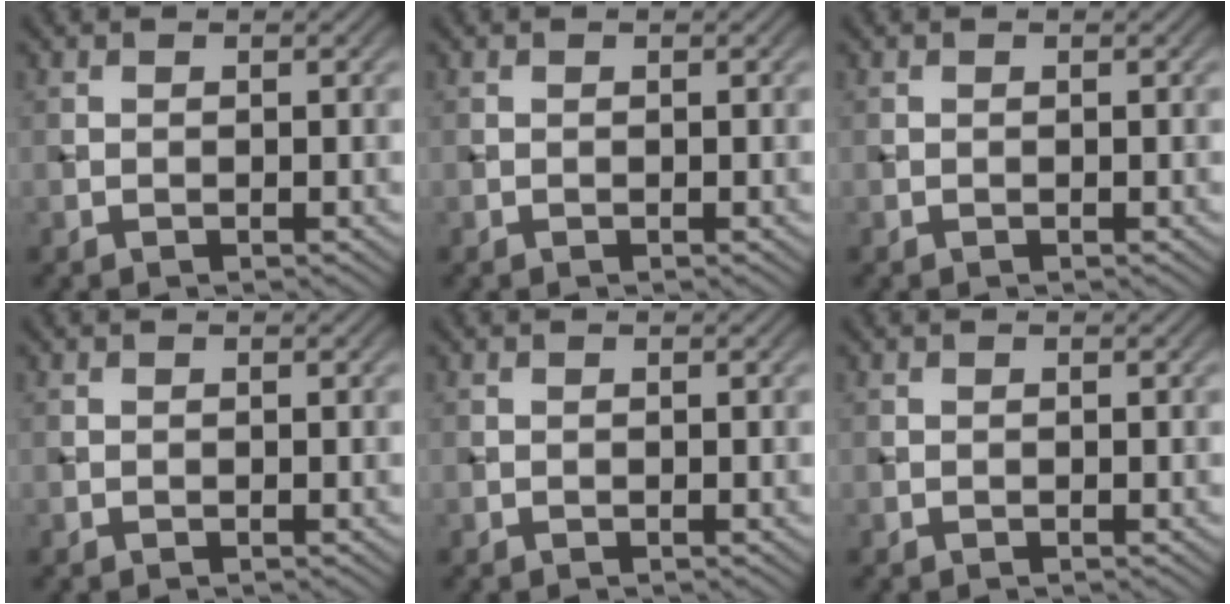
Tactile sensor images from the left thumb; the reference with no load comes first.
{"total": 0.0}
{"total": 0.0}
{"total": 0.0}
{"total": 0.0}
{"total": 0.0}